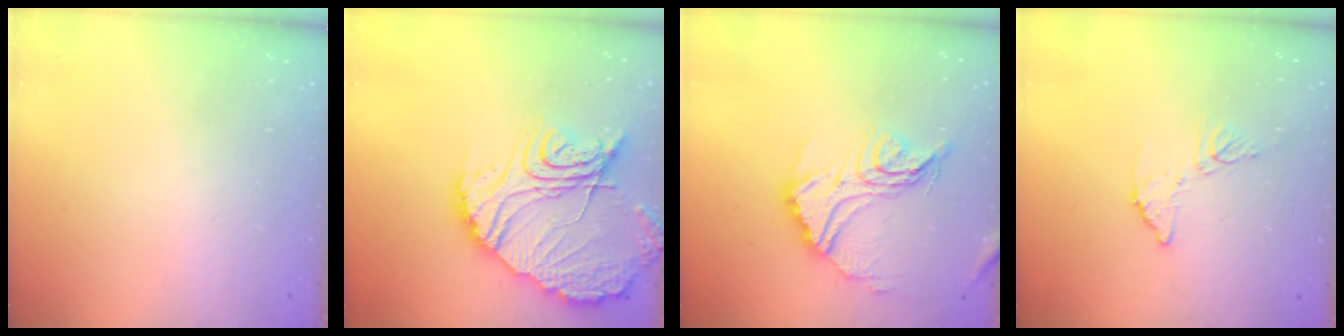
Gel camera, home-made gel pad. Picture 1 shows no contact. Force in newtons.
{"total": 20.3, "press": 20.2, "slide": 1.7}
{"total": 16.5, "press": 16.4, "slide": 1.2}
{"total": 8.9, "press": 8.9, "slide": 0.5}